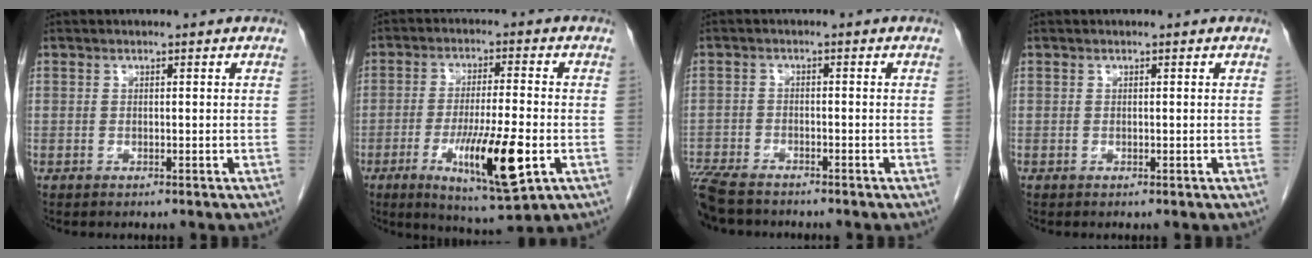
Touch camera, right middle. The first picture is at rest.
{"total": 12.8, "force": [-4.2, 1.4, 12.0], "torque": [-0.207, -0.029, -0.064]}
{"total": 9.5, "force": [-8.0, 2.8, 4.1], "torque": [-0.089, -0.017, -0.139]}
{"total": 0.0}